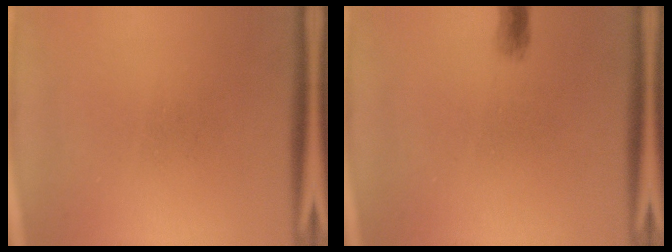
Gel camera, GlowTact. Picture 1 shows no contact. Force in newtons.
{"total": 1.4}